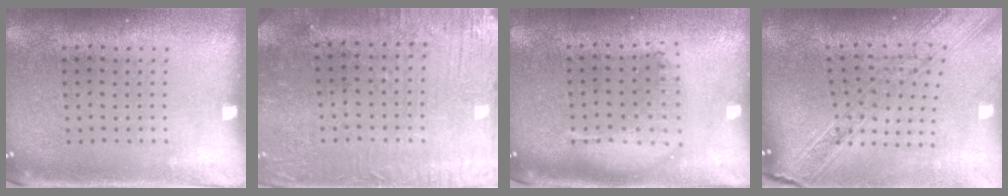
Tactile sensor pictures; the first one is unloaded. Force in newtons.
{"total": 0.9, "press": 0.7, "slide": 0.5}
{"total": 1.8, "press": 1.5, "slide": 0.9}
{"total": 2.2, "press": 1.9, "slide": 1.1}